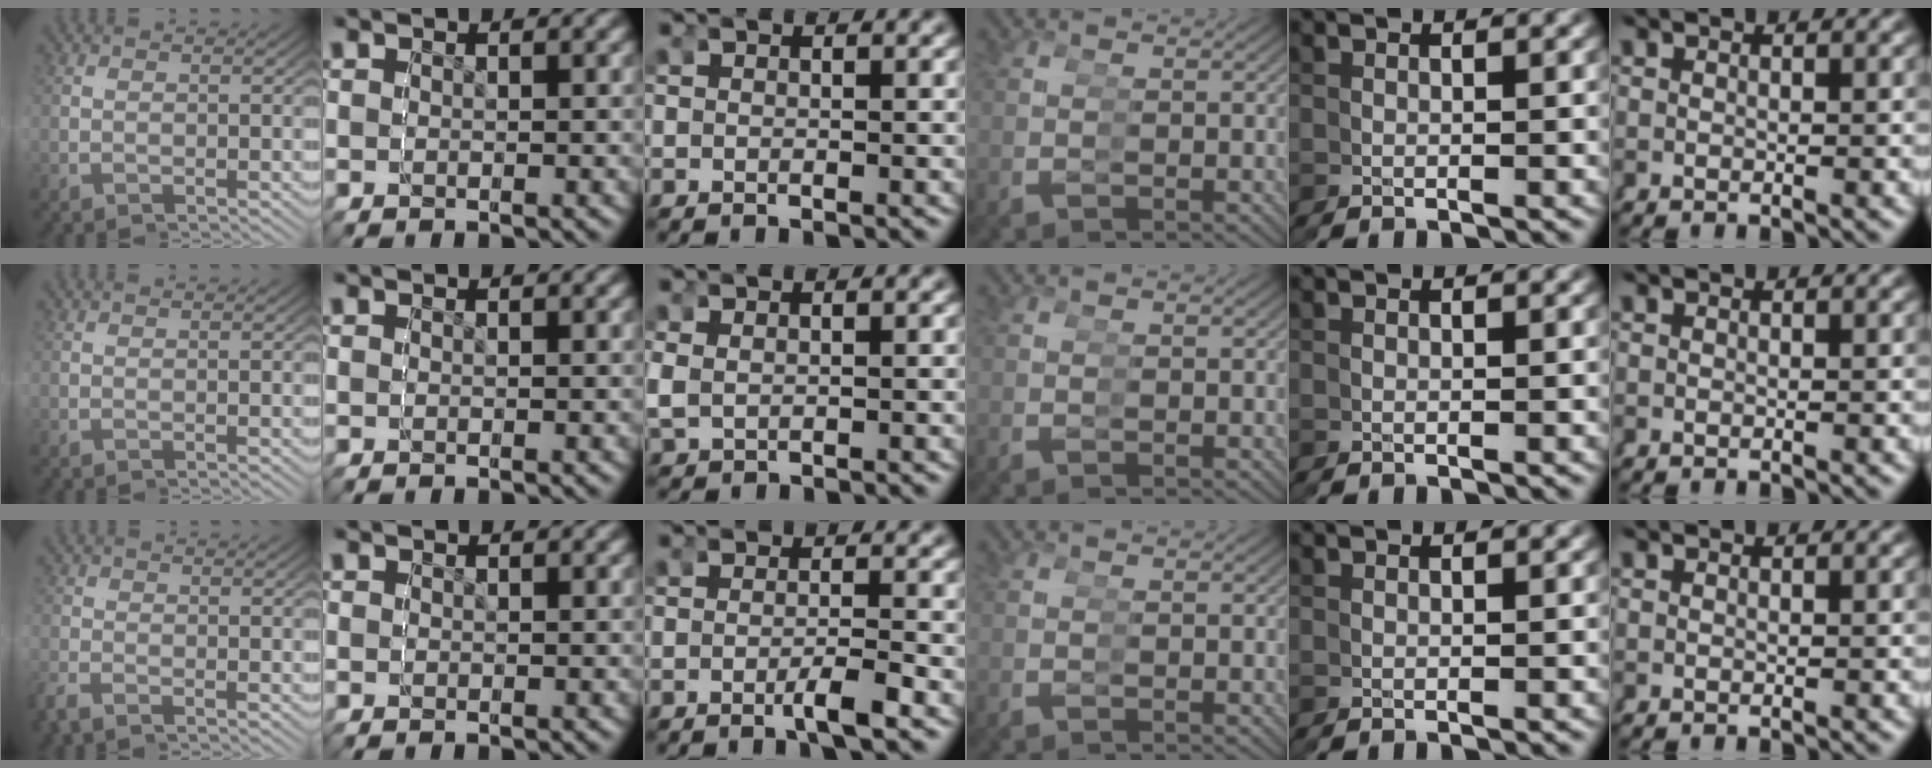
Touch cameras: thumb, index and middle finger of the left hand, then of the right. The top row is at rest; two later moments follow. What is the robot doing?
{"motion": "grasp_and_lifting", "object": "glasses"}